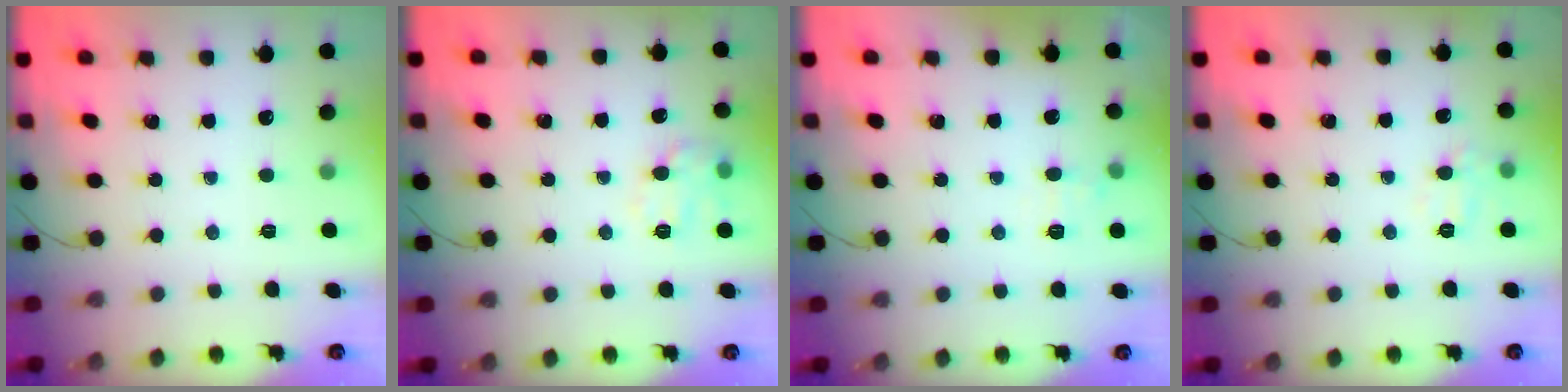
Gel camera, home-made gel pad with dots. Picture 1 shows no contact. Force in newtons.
{"total": 10.0, "press": 10.0, "slide": 0.2}
{"total": 5.9, "press": 5.7, "slide": 1.7}
{"total": 7.9, "press": 7.7, "slide": 1.7}